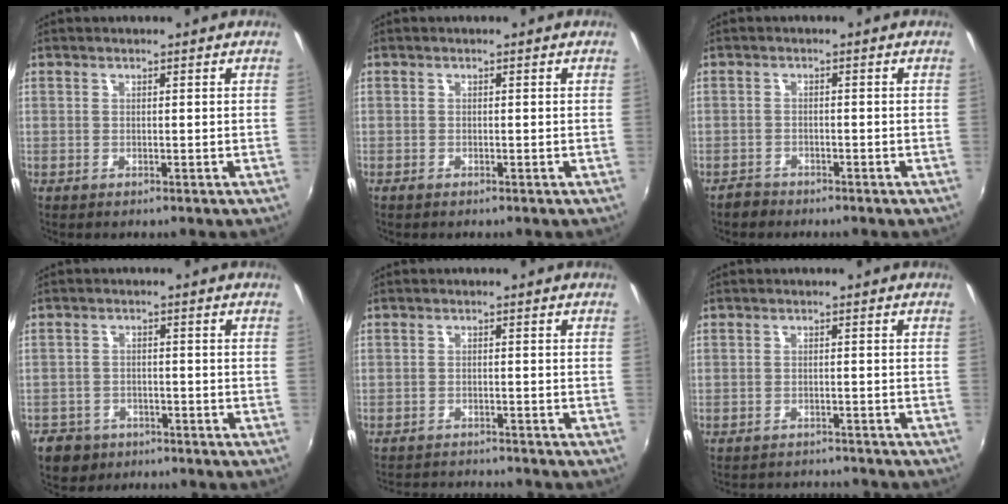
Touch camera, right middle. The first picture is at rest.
{"total": 0.6, "force": [-0.5, 0.3, 0.1], "torque": [-0.003, -0.003, -0.011]}
{"total": 2.1, "force": [-1.9, 0.9, 0.0], "torque": [-0.008, 0.002, -0.037]}
{"total": 6.5, "force": [-4.2, 4.7, 1.7], "torque": [-0.056, 0.007, -0.063]}
{"total": 7.7, "force": [-7.3, 1.1, 1.9], "torque": [-0.056, -0.005, -0.112]}
{"total": 7.1, "force": [-6.7, 1.7, 1.6], "torque": [-0.047, -0.002, -0.091]}